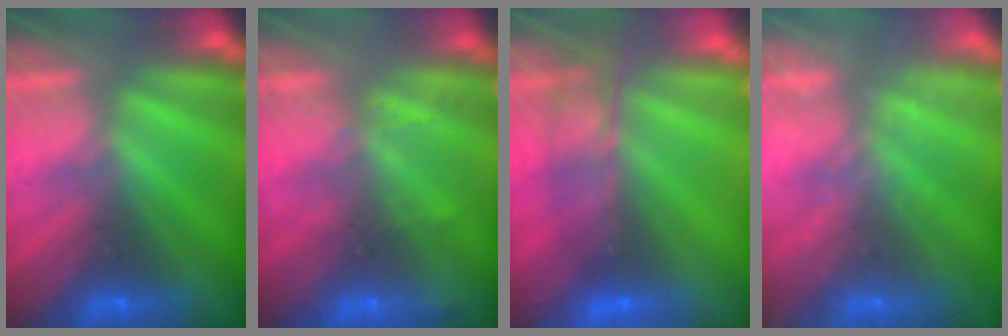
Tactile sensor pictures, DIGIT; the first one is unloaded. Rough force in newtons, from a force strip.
{"total": 2.3}
{"total": 9.5}
{"total": 1.7}